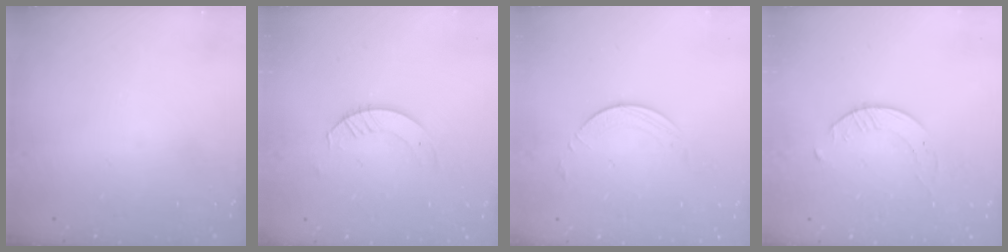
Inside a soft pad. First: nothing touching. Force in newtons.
{"total": 3.8, "press": 3.8, "slide": 0.4}
{"total": 3.2, "press": 3.2, "slide": 0.3}
{"total": 4.2, "press": 4.2, "slide": 0.5}